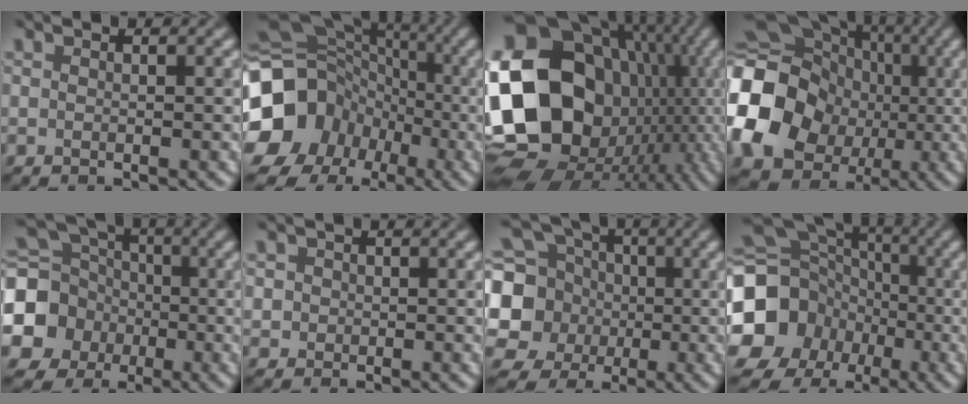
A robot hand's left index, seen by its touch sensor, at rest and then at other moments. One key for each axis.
{"total": 18.8, "fx": -4.2, "fy": 16.9, "fz": 6.9, "tx": -0.168, "ty": -0.021, "tz": -0.112}
{"total": 22.5, "fx": 0.2, "fy": 18.8, "fz": 12.4, "tx": -0.252, "ty": -0.017, "tz": -0.003}
{"total": 16.3, "fx": -2.1, "fy": 14.3, "fz": 7.7, "tx": -0.165, "ty": -0.012, "tz": -0.073}
{"total": 10.0, "fx": -2.3, "fy": 9.1, "fz": 3.6, "tx": -0.098, "ty": -0.022, "tz": -0.069}
{"total": 1.6, "fx": 0.5, "fy": 1.5, "fz": 0.3, "tx": 0.013, "ty": 0.009, "tz": -0.006}
{"total": 11.7, "fx": -0.3, "fy": 10.9, "fz": 4.4, "tx": -0.146, "ty": -0.007, "tz": -0.026}
{"total": 21.0, "fx": -5.3, "fy": 19.1, "fz": 7.1, "tx": -0.182, "ty": -0.024, "tz": -0.130}